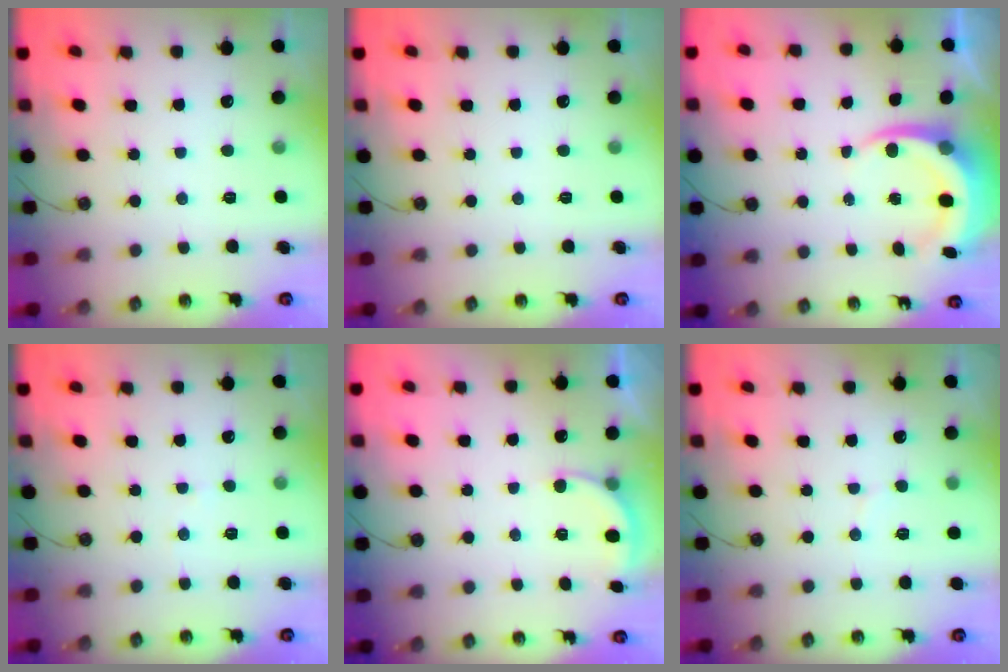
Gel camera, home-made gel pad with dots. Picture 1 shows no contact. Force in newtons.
{"total": 0.0}
{"total": 7.3, "press": 7.2, "slide": 1.3}
{"total": 4.0, "press": 3.9, "slide": 0.4}
{"total": 3.0, "press": 2.9, "slide": 0.7}
{"total": 3.3, "press": 3.1, "slide": 1.0}